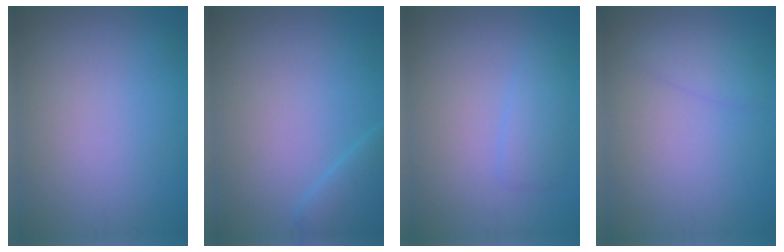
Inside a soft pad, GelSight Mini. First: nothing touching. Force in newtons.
{"total": 2.2, "press": 2.2, "slide": 0.1}
{"total": 1.9, "press": 1.9, "slide": 0.1}
{"total": 1.5, "press": 1.5, "slide": 0.2}